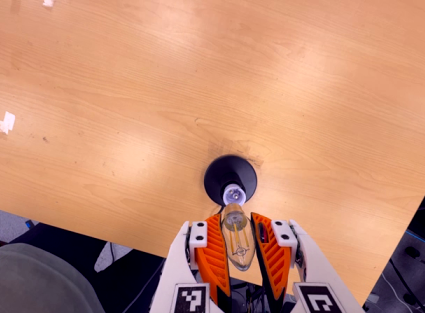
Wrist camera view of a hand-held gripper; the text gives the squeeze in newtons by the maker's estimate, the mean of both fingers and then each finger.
{"total": 20.4, "left": 23.2, "right": 17.6}